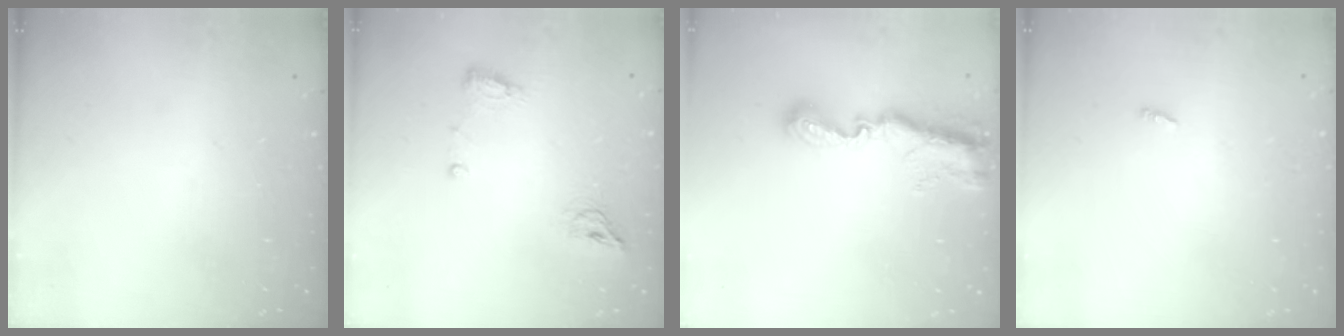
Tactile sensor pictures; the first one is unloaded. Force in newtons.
{"total": 8.2, "press": 8.1, "slide": 1.5}
{"total": 9.9, "press": 9.9, "slide": 0.7}
{"total": 1.9, "press": 1.9, "slide": 0.2}